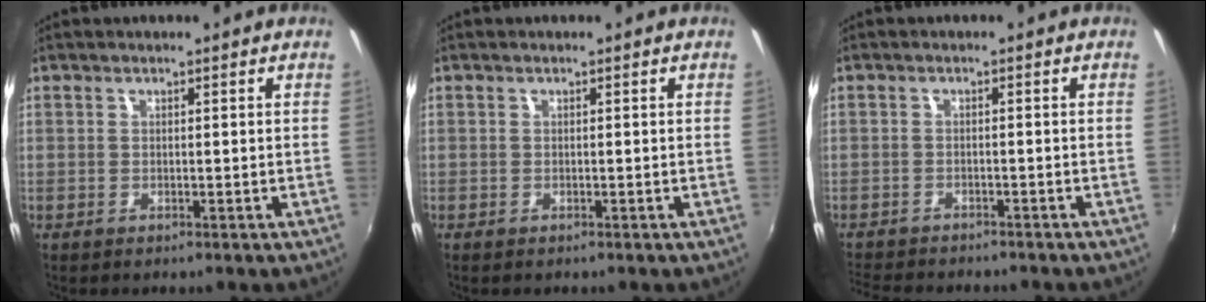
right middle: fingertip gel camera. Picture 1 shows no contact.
{"total": 0.0}
{"total": 8.1, "force": [-7.5, 1.6, 2.7], "torque": [-0.076, -0.019, -0.120]}